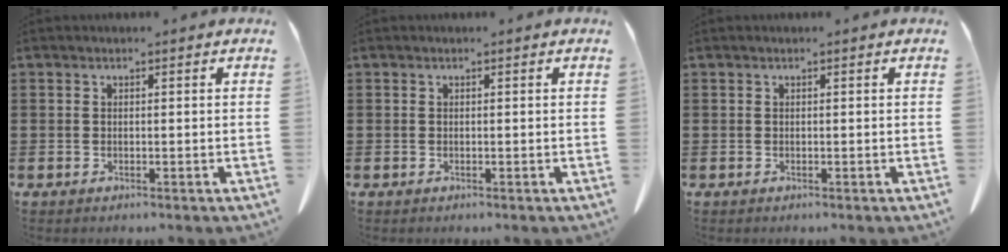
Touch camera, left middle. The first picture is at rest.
{"total": 0.0}
{"total": 0.0}